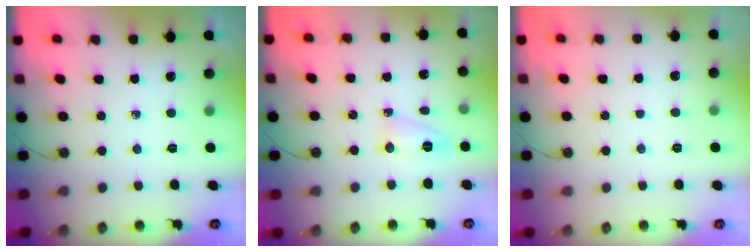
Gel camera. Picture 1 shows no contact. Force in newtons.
{"total": 3.7, "press": 3.3, "slide": 1.7}
{"total": 4.7, "press": 2.5, "slide": 3.9}